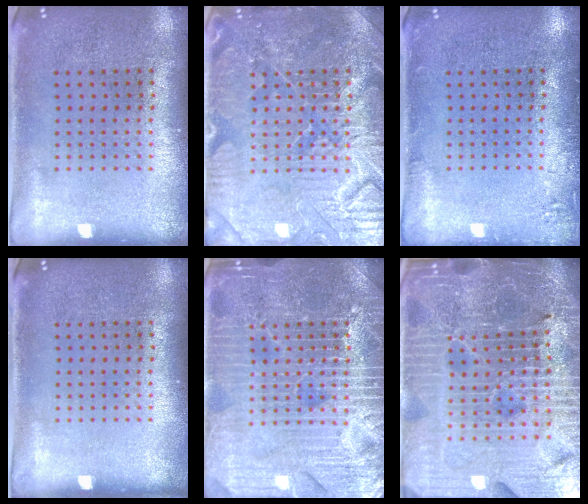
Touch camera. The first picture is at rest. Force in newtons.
{"total": 4.7, "press": 4.6, "slide": 0.9}
{"total": 1.5, "press": 1.4, "slide": 0.3}
{"total": 0.0}
{"total": 5.4, "press": 5.3, "slide": 0.6}
{"total": 6.6, "press": 5.8, "slide": 3.0}